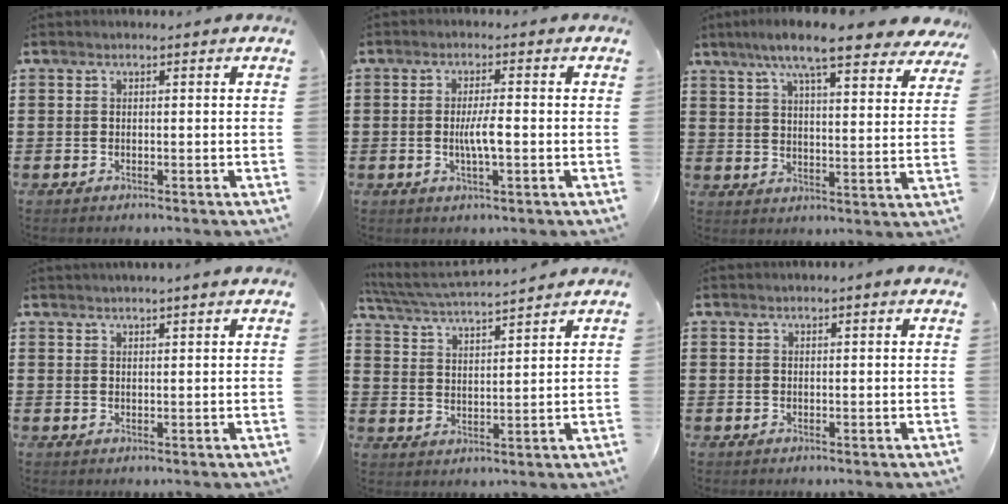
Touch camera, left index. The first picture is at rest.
{"total": 3.7, "force": [-0.5, 1.0, 3.5], "torque": [-0.070, 0.000, -0.011]}
{"total": 10.2, "force": [8.1, 1.0, 6.1], "torque": [-0.126, -0.027, 0.137]}
{"total": 1.5, "force": [1.5, -0.3, 0.2], "torque": [-0.005, 0.000, 0.030]}
{"total": 4.4, "force": [4.2, -0.1, 1.3], "torque": [-0.046, -0.026, 0.070]}
{"total": 0.9, "force": [0.8, -0.2, 0.4], "torque": [-0.008, -0.001, 0.016]}